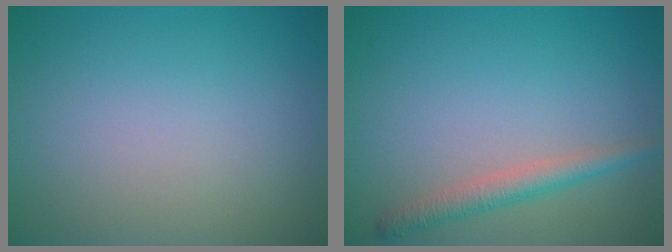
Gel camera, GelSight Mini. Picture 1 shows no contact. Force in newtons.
{"total": 2.3, "press": 2.3, "slide": 0.1}